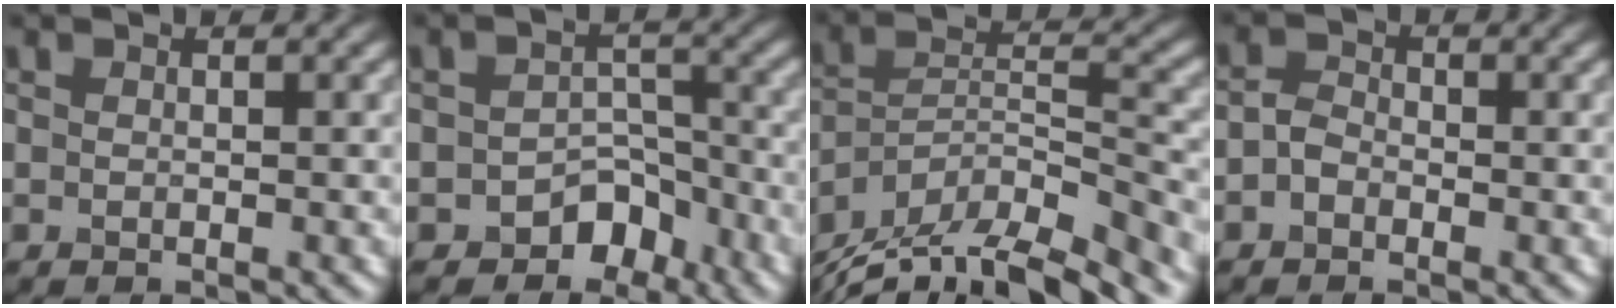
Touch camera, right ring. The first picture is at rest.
{"total": 4.0, "force": [-2.6, 2.6, 1.5], "torque": [-0.004, 0.009, -0.041]}
{"total": 12.3, "force": [-10.2, 3.1, 6.2], "torque": [-0.121, 0.020, -0.177]}
{"total": 1.4, "force": [-0.5, 1.0, 0.7], "torque": [-0.017, 0.007, -0.017]}